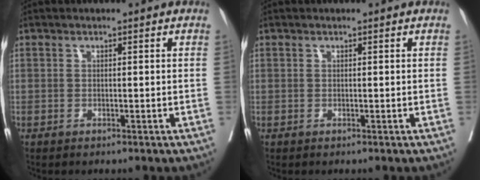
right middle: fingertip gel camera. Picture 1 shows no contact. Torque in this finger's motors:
{"motor_torque": [-0.94, 0.38, -0.32, -0.12]}